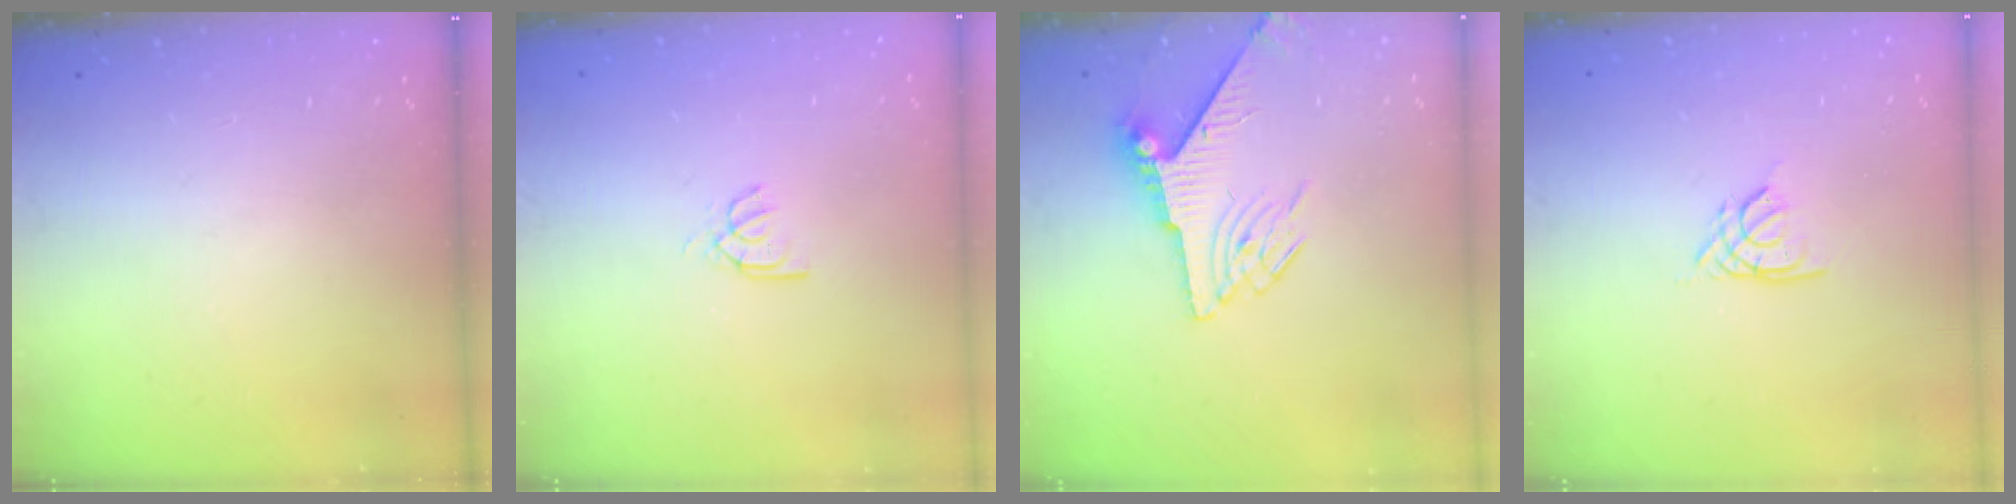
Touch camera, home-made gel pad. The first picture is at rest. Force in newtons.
{"total": 2.9, "press": 2.9, "slide": 0.3}
{"total": 6.7, "press": 6.6, "slide": 1.0}
{"total": 2.2, "press": 2.1, "slide": 0.5}